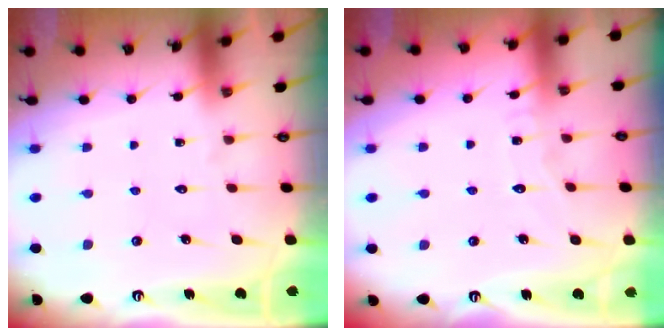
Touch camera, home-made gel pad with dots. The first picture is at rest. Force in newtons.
{"total": 4.8, "press": 4.7, "slide": 0.4}